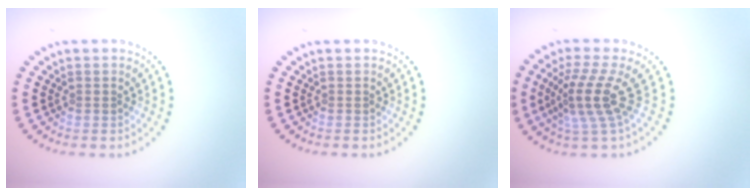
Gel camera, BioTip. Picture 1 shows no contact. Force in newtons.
{"total": 0.0}
{"total": 3.9, "press": 2.8, "slide": 2.7}